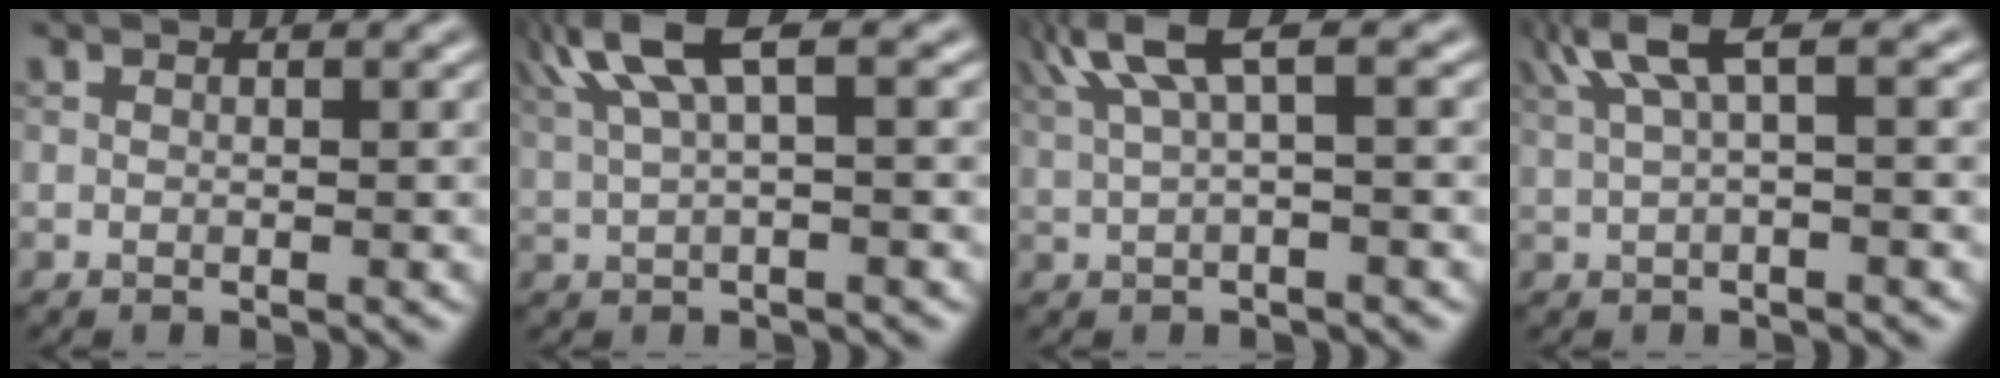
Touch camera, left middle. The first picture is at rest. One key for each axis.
{"total": 5.4, "fx": 2.4, "fy": 1.4, "fz": 4.6, "tx": -0.099, "ty": 0.017, "tz": 0.051}
{"total": 4.3, "fx": 1.9, "fy": 0.9, "fz": 3.8, "tx": -0.077, "ty": 0.014, "tz": 0.038}
{"total": 3.9, "fx": 1.7, "fy": 0.8, "fz": 3.5, "tx": -0.070, "ty": 0.012, "tz": 0.033}